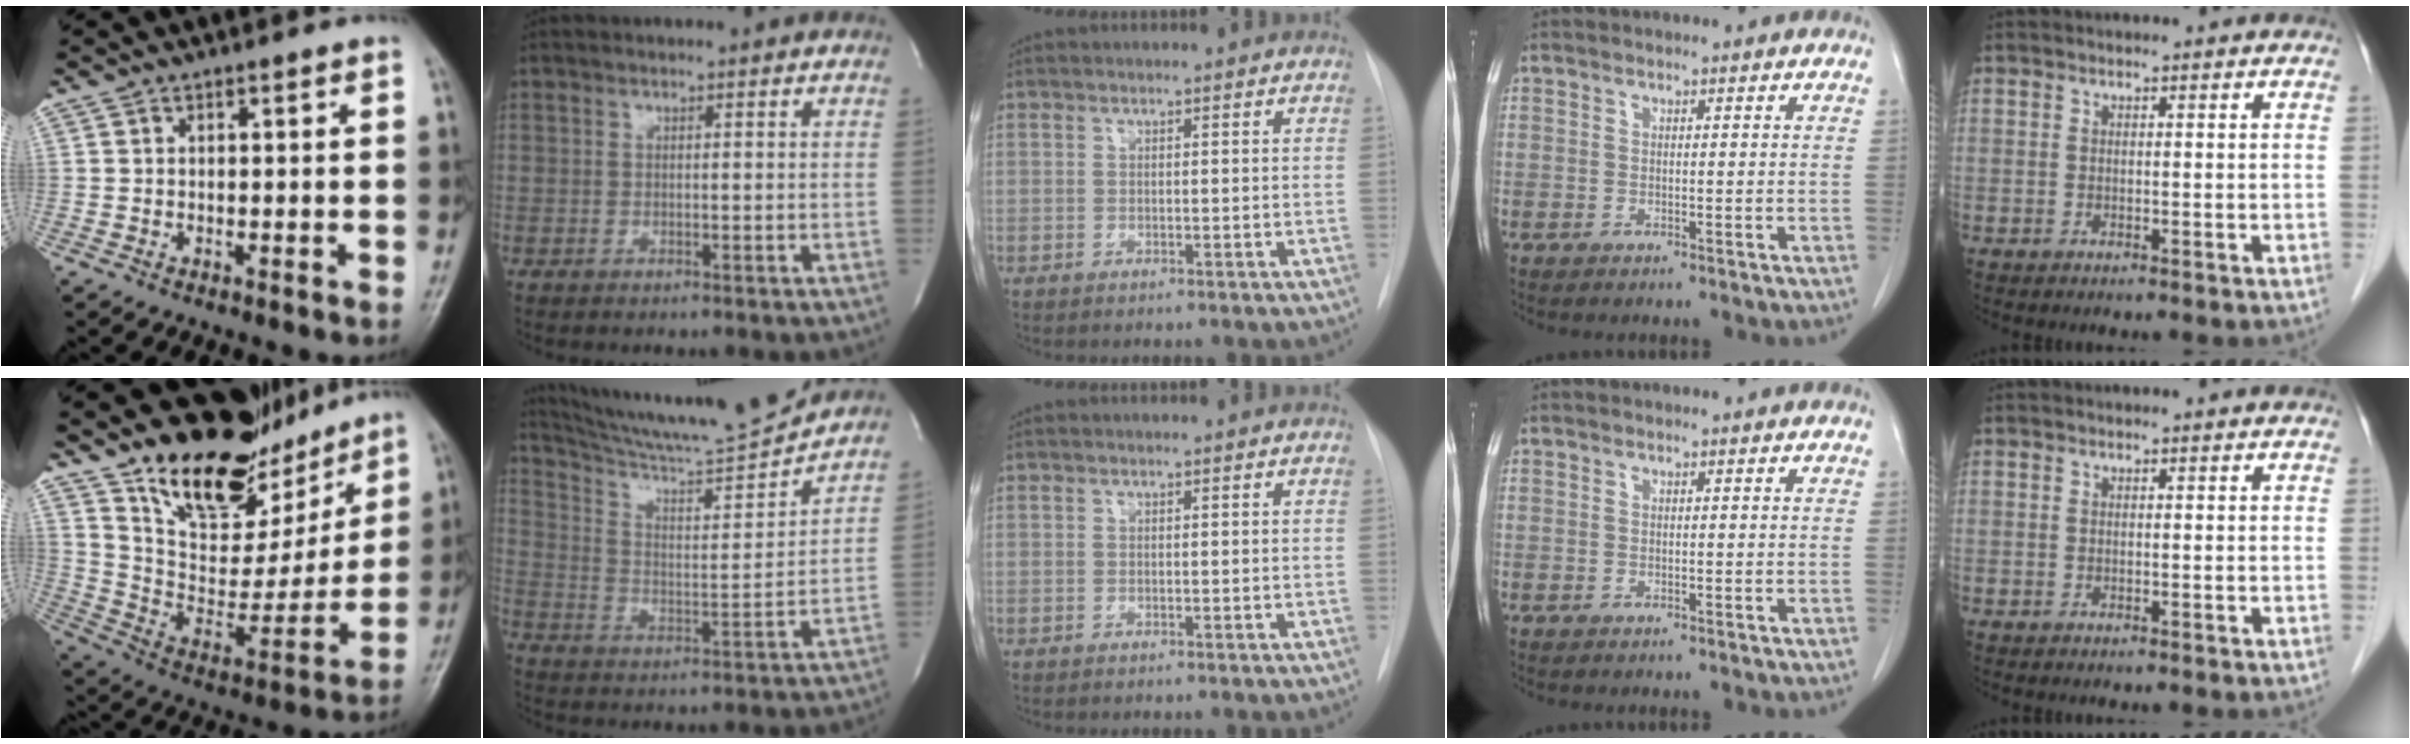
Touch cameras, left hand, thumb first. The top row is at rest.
{"thumb": {"total": 21.7, "force": [16.5, 10.1, 9.8], "torque": [-0.090, -0.094, 0.276]}, "index": {"total": 15.9, "force": [15.2, -1.6, 4.4], "torque": [-0.087, -0.040, 0.241]}}